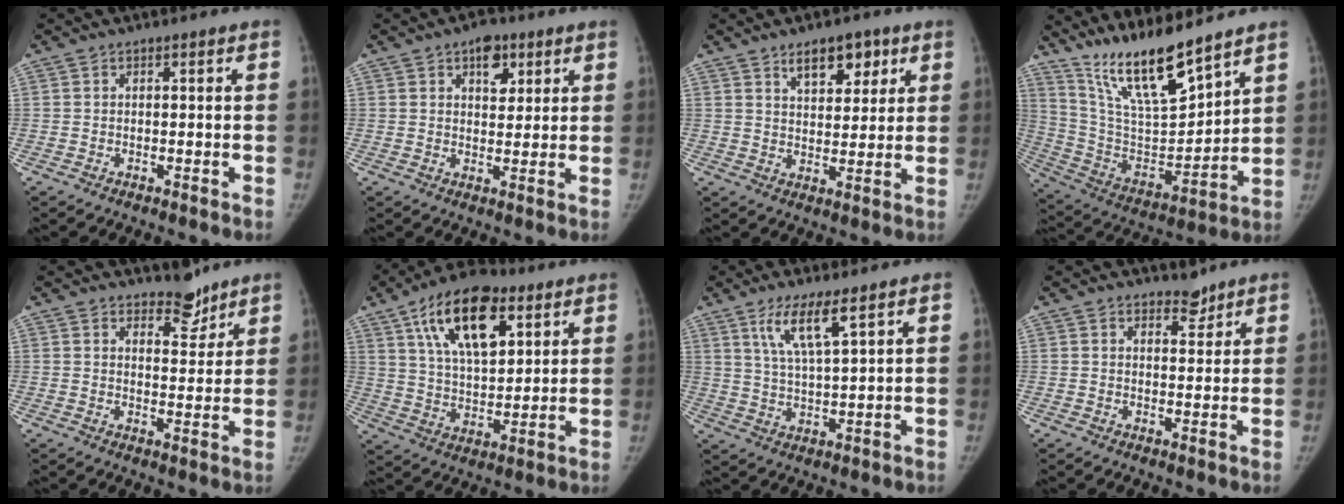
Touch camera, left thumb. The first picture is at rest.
{"total": 6.0, "force": [3.1, 3.6, 3.6], "torque": [-0.019, -0.010, 0.042]}
{"total": 7.9, "force": [4.6, 4.2, 4.9], "torque": [-0.038, -0.024, 0.072]}
{"total": 17.1, "force": [13.6, 3.1, 9.9], "torque": [-0.150, -0.079, 0.266]}
{"total": 5.3, "force": [4.4, 2.4, 1.6], "torque": [0.006, -0.035, 0.070]}
{"total": 18.6, "force": [8.9, 9.1, 13.5], "torque": [-0.189, -0.024, 0.154]}
{"total": 7.4, "force": [4.4, 1.1, 5.8], "torque": [-0.112, -0.025, 0.092]}
{"total": 3.0, "force": [2.6, 1.3, 0.7], "torque": [0.008, -0.020, 0.039]}